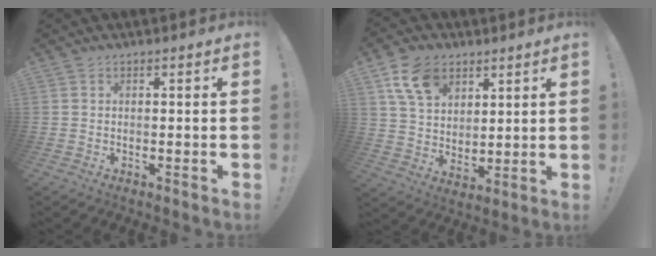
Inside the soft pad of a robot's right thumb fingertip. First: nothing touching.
{"total": 13.1, "force": [7.2, 8.8, 6.6], "torque": [-0.111, -0.025, 0.141]}